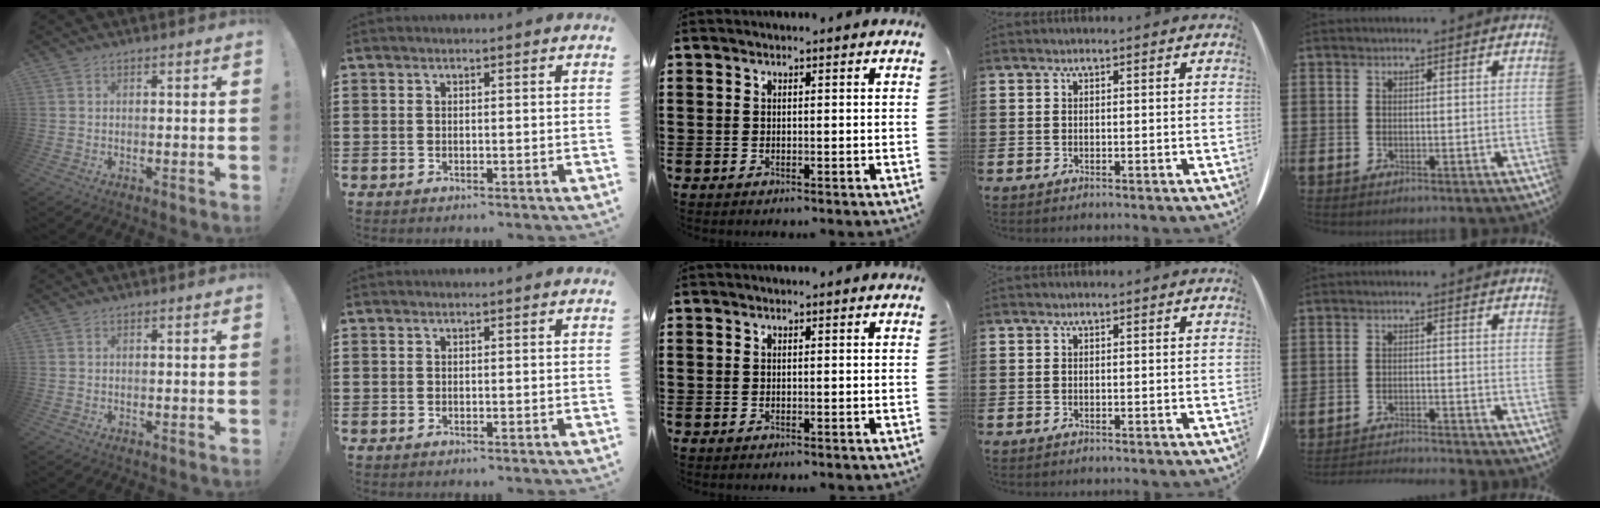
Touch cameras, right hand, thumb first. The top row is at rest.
{"little": {"total": 2.3, "force": [-2.3, -0.2, 0.0], "torque": [-0.004, 0.002, -0.049]}}